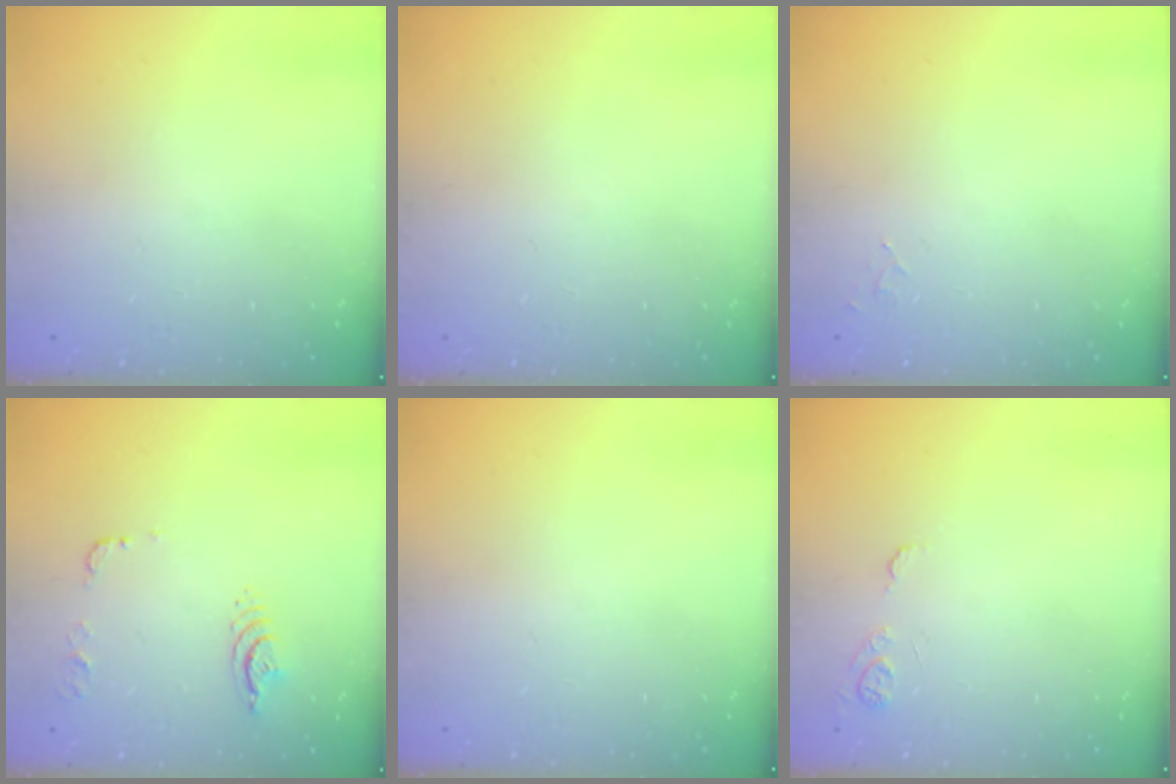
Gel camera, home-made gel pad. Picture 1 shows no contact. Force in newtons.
{"total": 0.0}
{"total": 5.2, "press": 5.2, "slide": 0.4}
{"total": 8.3, "press": 8.3, "slide": 0.8}
{"total": 0.0}
{"total": 7.2, "press": 7.2, "slide": 0.7}